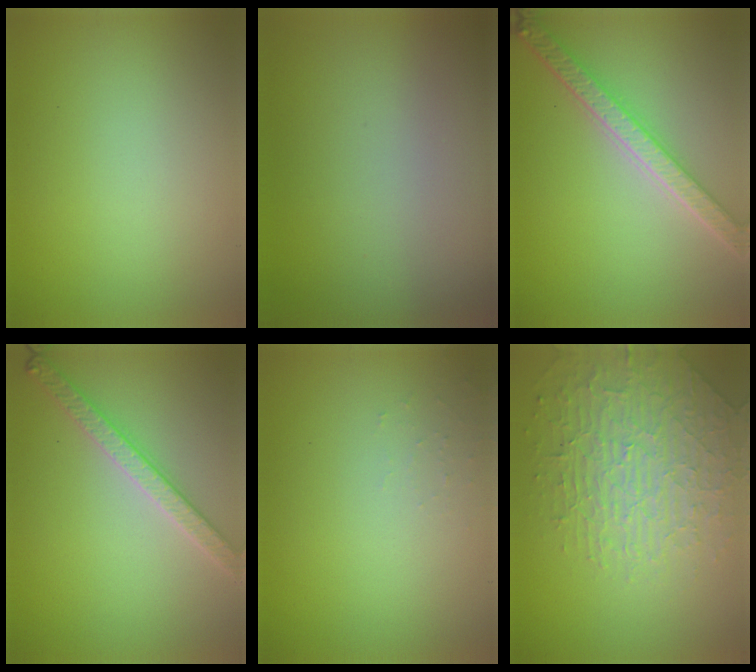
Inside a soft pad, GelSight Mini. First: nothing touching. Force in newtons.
{"total": 0.0}
{"total": 4.9, "press": 3.9, "slide": 3.0}
{"total": 3.0, "press": 2.9, "slide": 0.7}
{"total": 0.7, "press": 0.7, "slide": 0.1}
{"total": 4.0, "press": 4.0, "slide": 0.4}